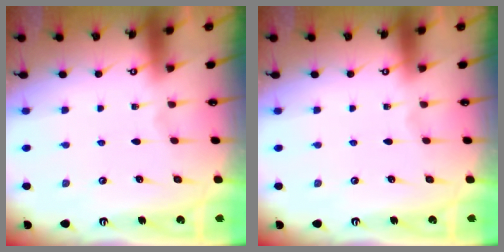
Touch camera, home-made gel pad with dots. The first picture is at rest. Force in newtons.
{"total": 0.0}